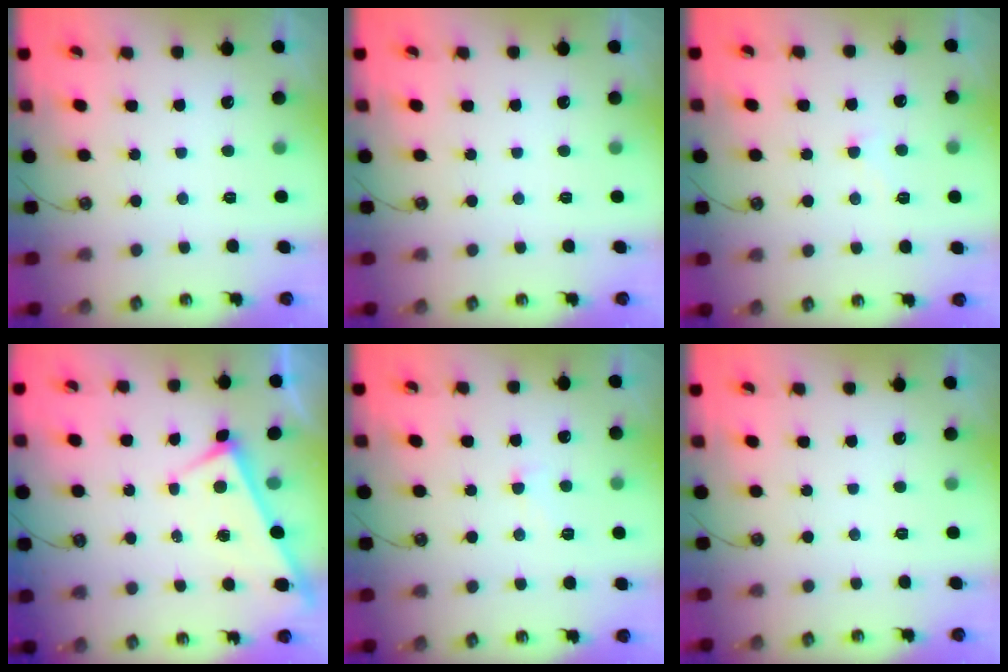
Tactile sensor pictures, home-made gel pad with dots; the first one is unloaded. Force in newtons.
{"total": 0.0}
{"total": 0.9, "press": 0.7, "slide": 0.5}
{"total": 1.0, "press": 0.9, "slide": 0.4}
{"total": 2.3, "press": 2.2, "slide": 0.6}
{"total": 0.0}